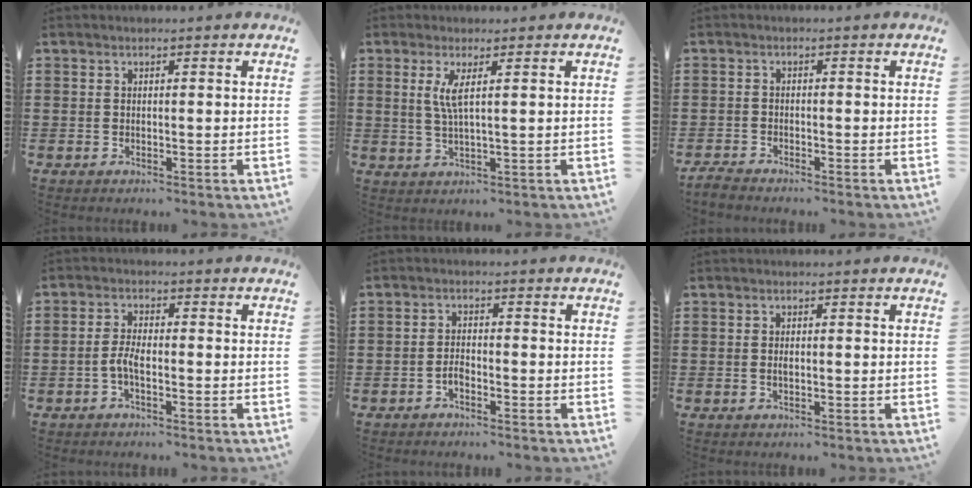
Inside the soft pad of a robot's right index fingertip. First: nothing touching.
{"total": 3.4, "force": [1.0, 0.0, 3.2], "torque": [-0.069, -0.003, 0.016]}
{"total": 1.8, "force": [-1.8, 0.1, 0.2], "torque": [-0.008, -0.002, -0.037]}
{"total": 3.1, "force": [-1.1, 0.9, 2.8], "torque": [-0.072, -0.004, -0.027]}
{"total": 1.9, "force": [-1.2, 0.9, 1.1], "torque": [-0.026, 0.003, -0.024]}
{"total": 1.1, "force": [-0.1, 0.5, 1.0], "torque": [-0.021, 0.001, -0.002]}